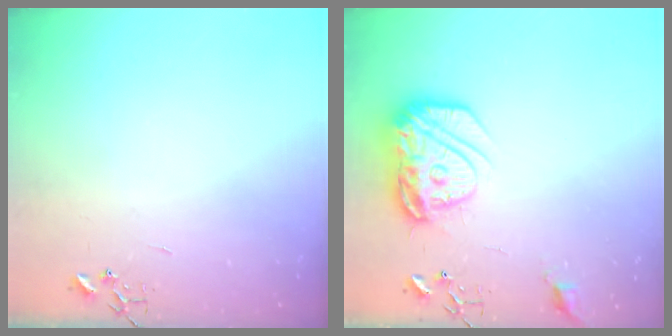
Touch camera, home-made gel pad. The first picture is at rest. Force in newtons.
{"total": 17.7, "press": 17.6, "slide": 1.4}